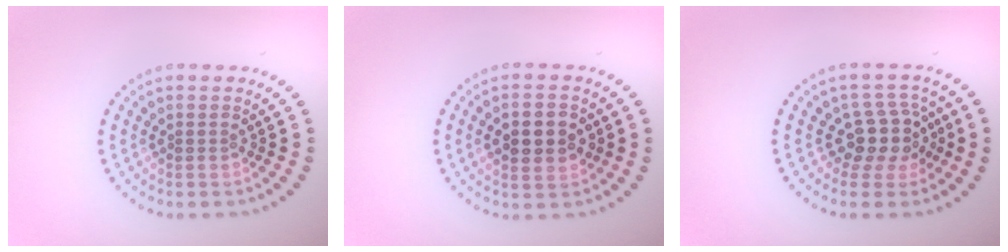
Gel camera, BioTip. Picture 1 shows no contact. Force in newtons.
{"total": 4.6, "press": 4.6, "slide": 0.2}
{"total": 3.6, "press": 2.9, "slide": 2.2}